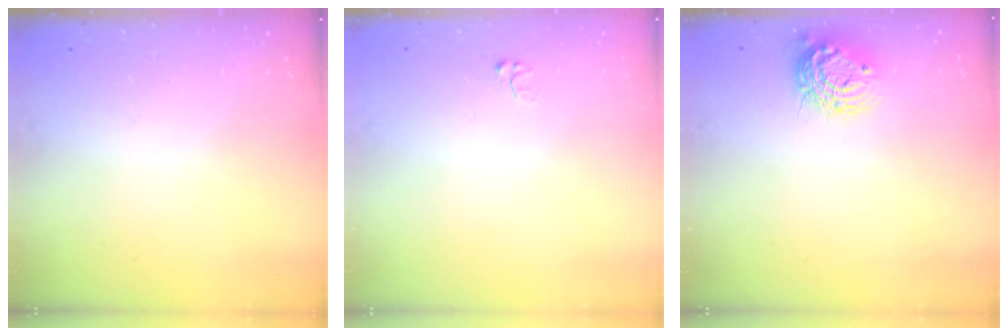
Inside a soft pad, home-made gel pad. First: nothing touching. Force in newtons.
{"total": 2.5, "press": 2.5, "slide": 0.3}
{"total": 12.1, "press": 12.0, "slide": 0.9}